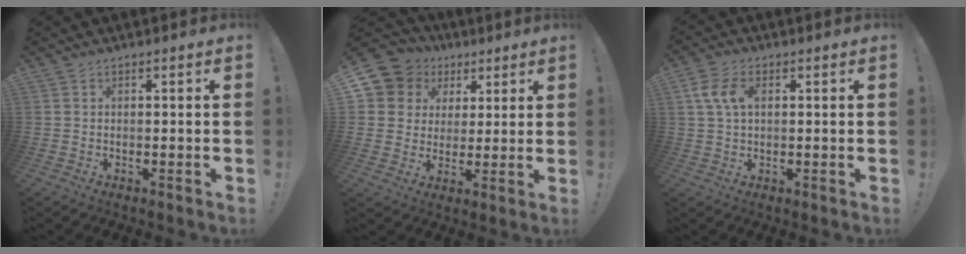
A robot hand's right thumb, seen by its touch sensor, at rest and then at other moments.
{"total": 10.0, "force": [4.5, 8.6, 2.5], "torque": [-0.038, -0.029, 0.095]}
{"total": 7.0, "force": [1.7, 4.2, 5.4], "torque": [-0.105, 0.010, 0.032]}